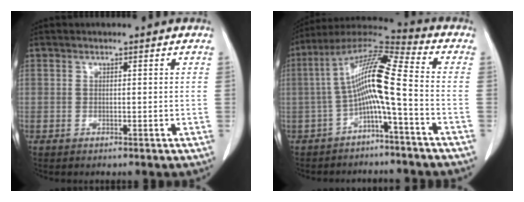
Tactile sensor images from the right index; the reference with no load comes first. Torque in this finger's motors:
{"motor_torque": [1.78, -0.31, 0.93, 0.21]}